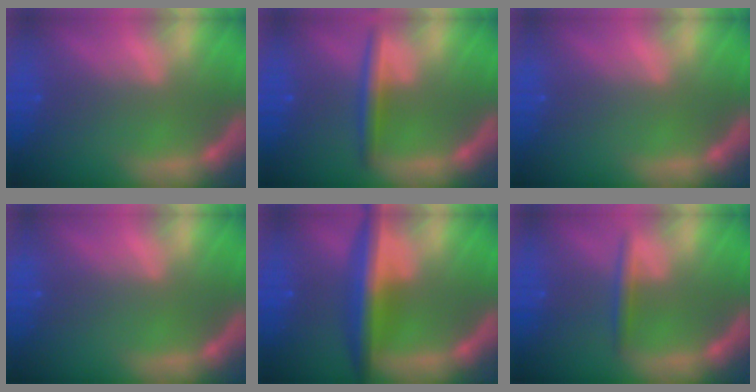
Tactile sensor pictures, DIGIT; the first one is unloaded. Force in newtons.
{"total": 3.0}
{"total": 0.0}
{"total": 0.0}
{"total": 6.6}
{"total": 1.9}